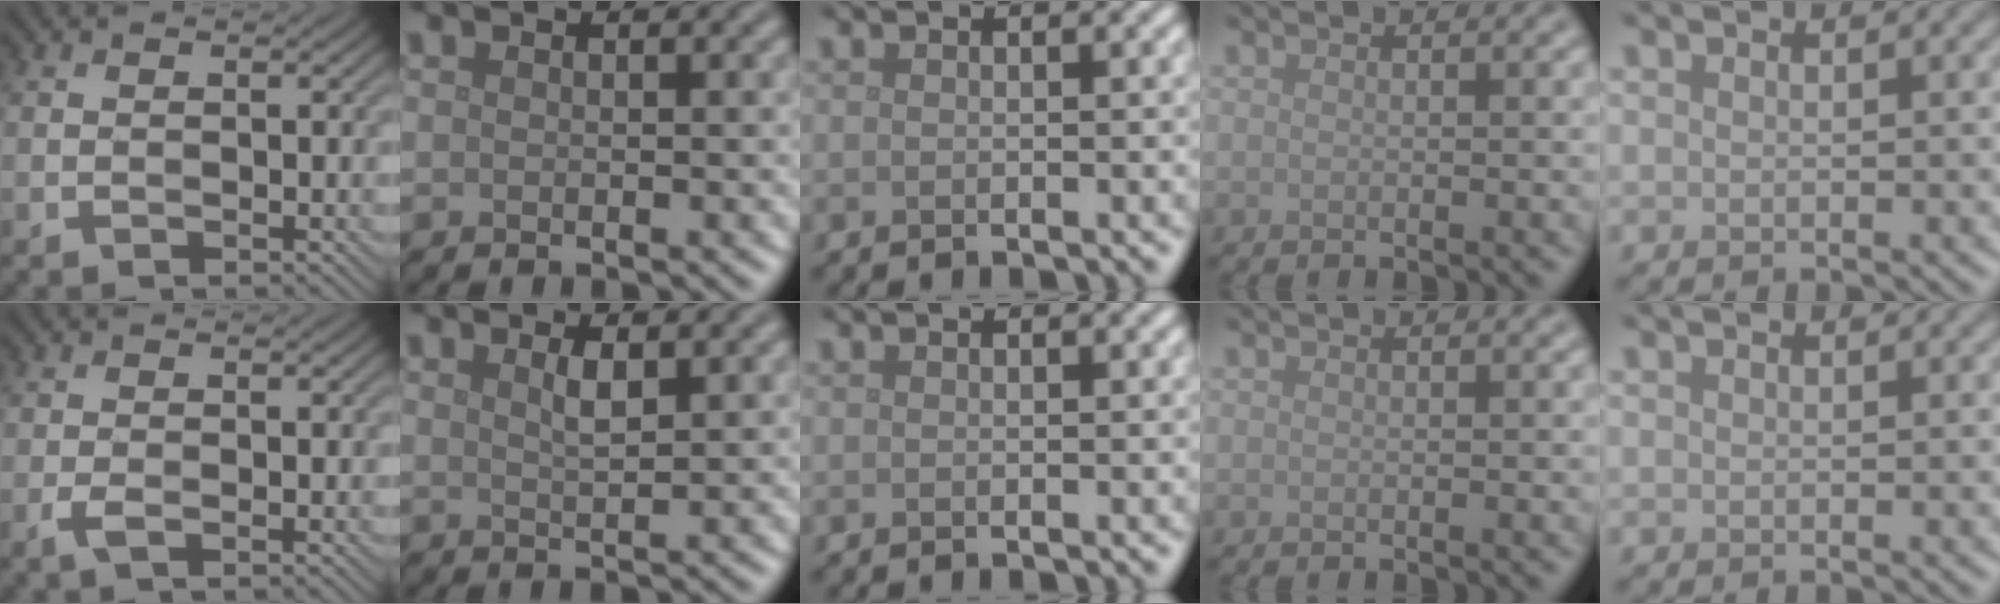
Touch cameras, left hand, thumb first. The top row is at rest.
{"thumb": {"total": 1.7, "force": [-0.8, 0.4, 1.4], "torque": [-0.034, 0.000, -0.019]}, "index": {"total": 1.5, "force": [0.8, 0.3, 1.2], "torque": [-0.025, 0.000, 0.012]}}